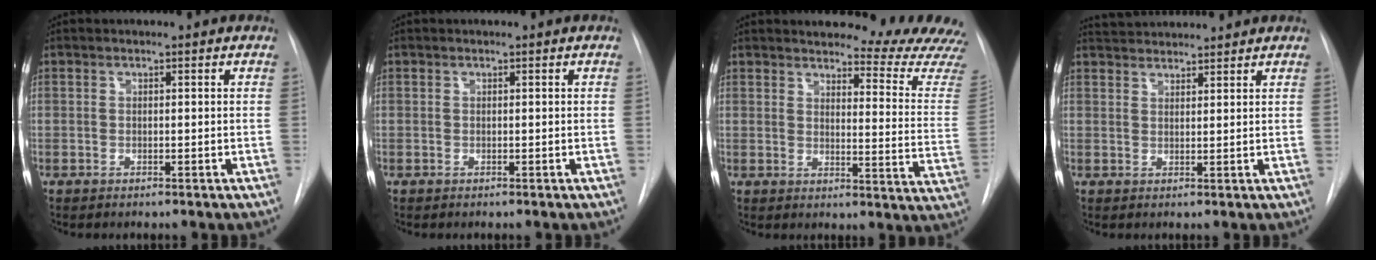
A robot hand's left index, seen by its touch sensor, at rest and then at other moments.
{"total": 0.0}
{"total": 17.1, "force": [16.5, 0.8, 4.2], "torque": [-0.042, -0.130, 0.170]}
{"total": 6.1, "force": [5.9, 0.6, 1.2], "torque": [-0.026, 0.037, 0.093]}